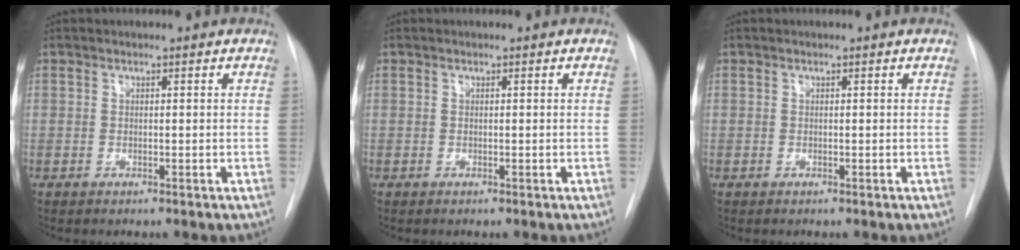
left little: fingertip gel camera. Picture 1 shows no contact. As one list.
[{"total": 0.0}, {"total": 0.0}]